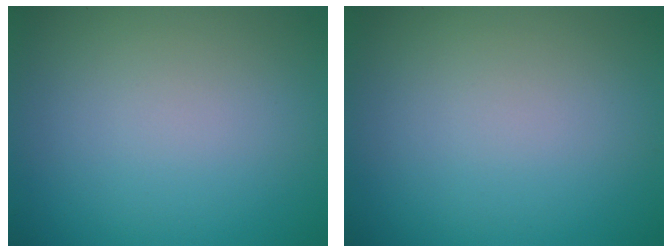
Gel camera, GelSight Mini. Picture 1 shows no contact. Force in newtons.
{"total": 0.0}